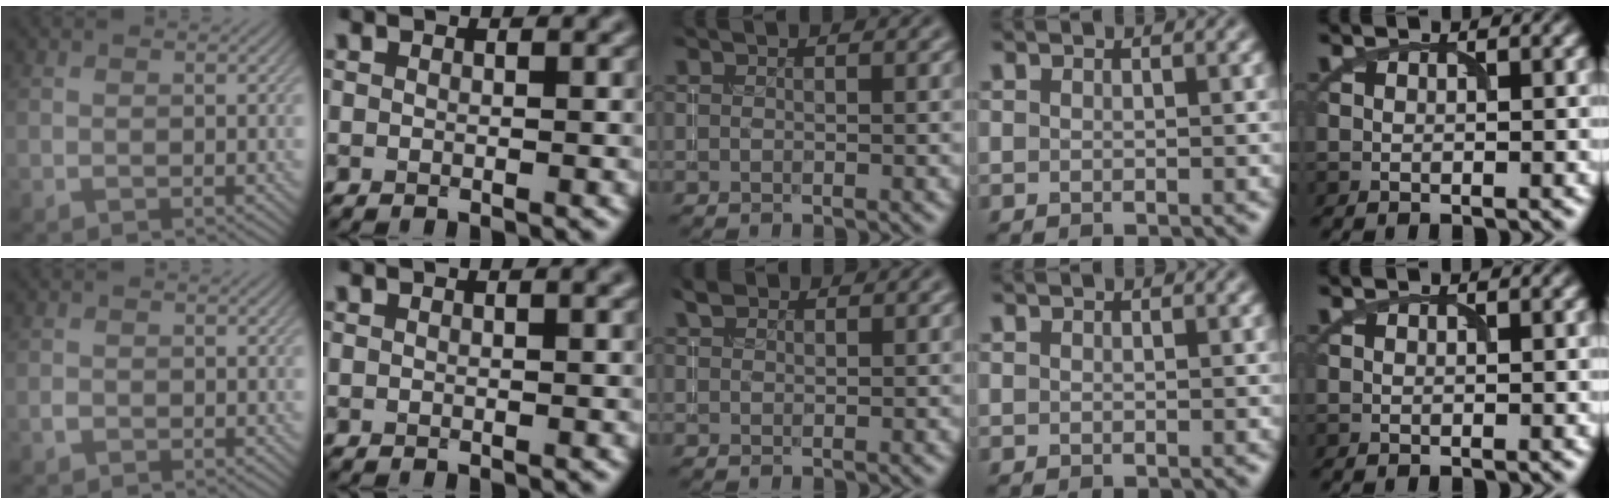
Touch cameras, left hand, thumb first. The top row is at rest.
{"thumb": {"total": 0.7, "force": [-0.4, 0.5, 0.3], "torque": [-0.008, 0.000, -0.010]}, "index": {"total": 1.2, "force": [0.6, 0.3, 1.0], "torque": [-0.013, 0.005, 0.007]}, "middle": {"total": 1.3, "force": [1.0, 0.7, 0.5], "torque": [-0.008, 0.004, 0.017]}}